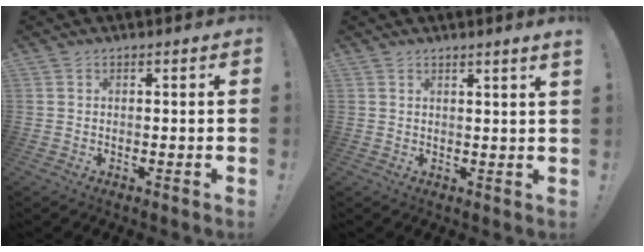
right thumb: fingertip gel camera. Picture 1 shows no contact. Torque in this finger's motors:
{"motor_torque": [0.10, 0.16, -0.43, 0.22, 0.14]}